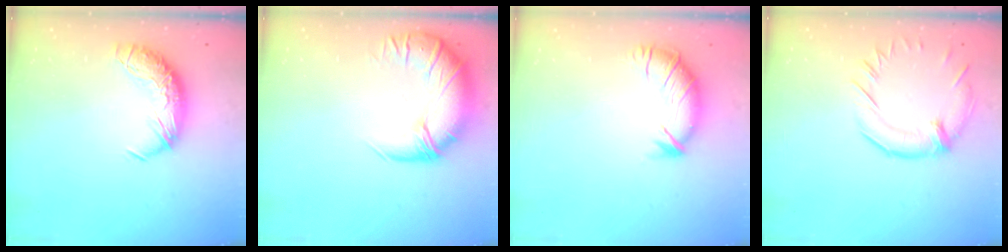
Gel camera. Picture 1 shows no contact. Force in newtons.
{"total": 3.2, "press": 0.8, "slide": 3.2}
{"total": 2.9, "press": 2.0, "slide": 2.0}
{"total": 0.8, "press": 0.4, "slide": 0.7}